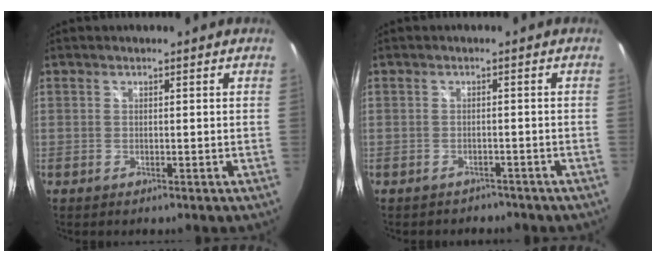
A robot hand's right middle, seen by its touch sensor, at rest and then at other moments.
{"total": 4.1, "force": [-3.4, 2.1, 0.8], "torque": [-0.013, -0.004, -0.041]}